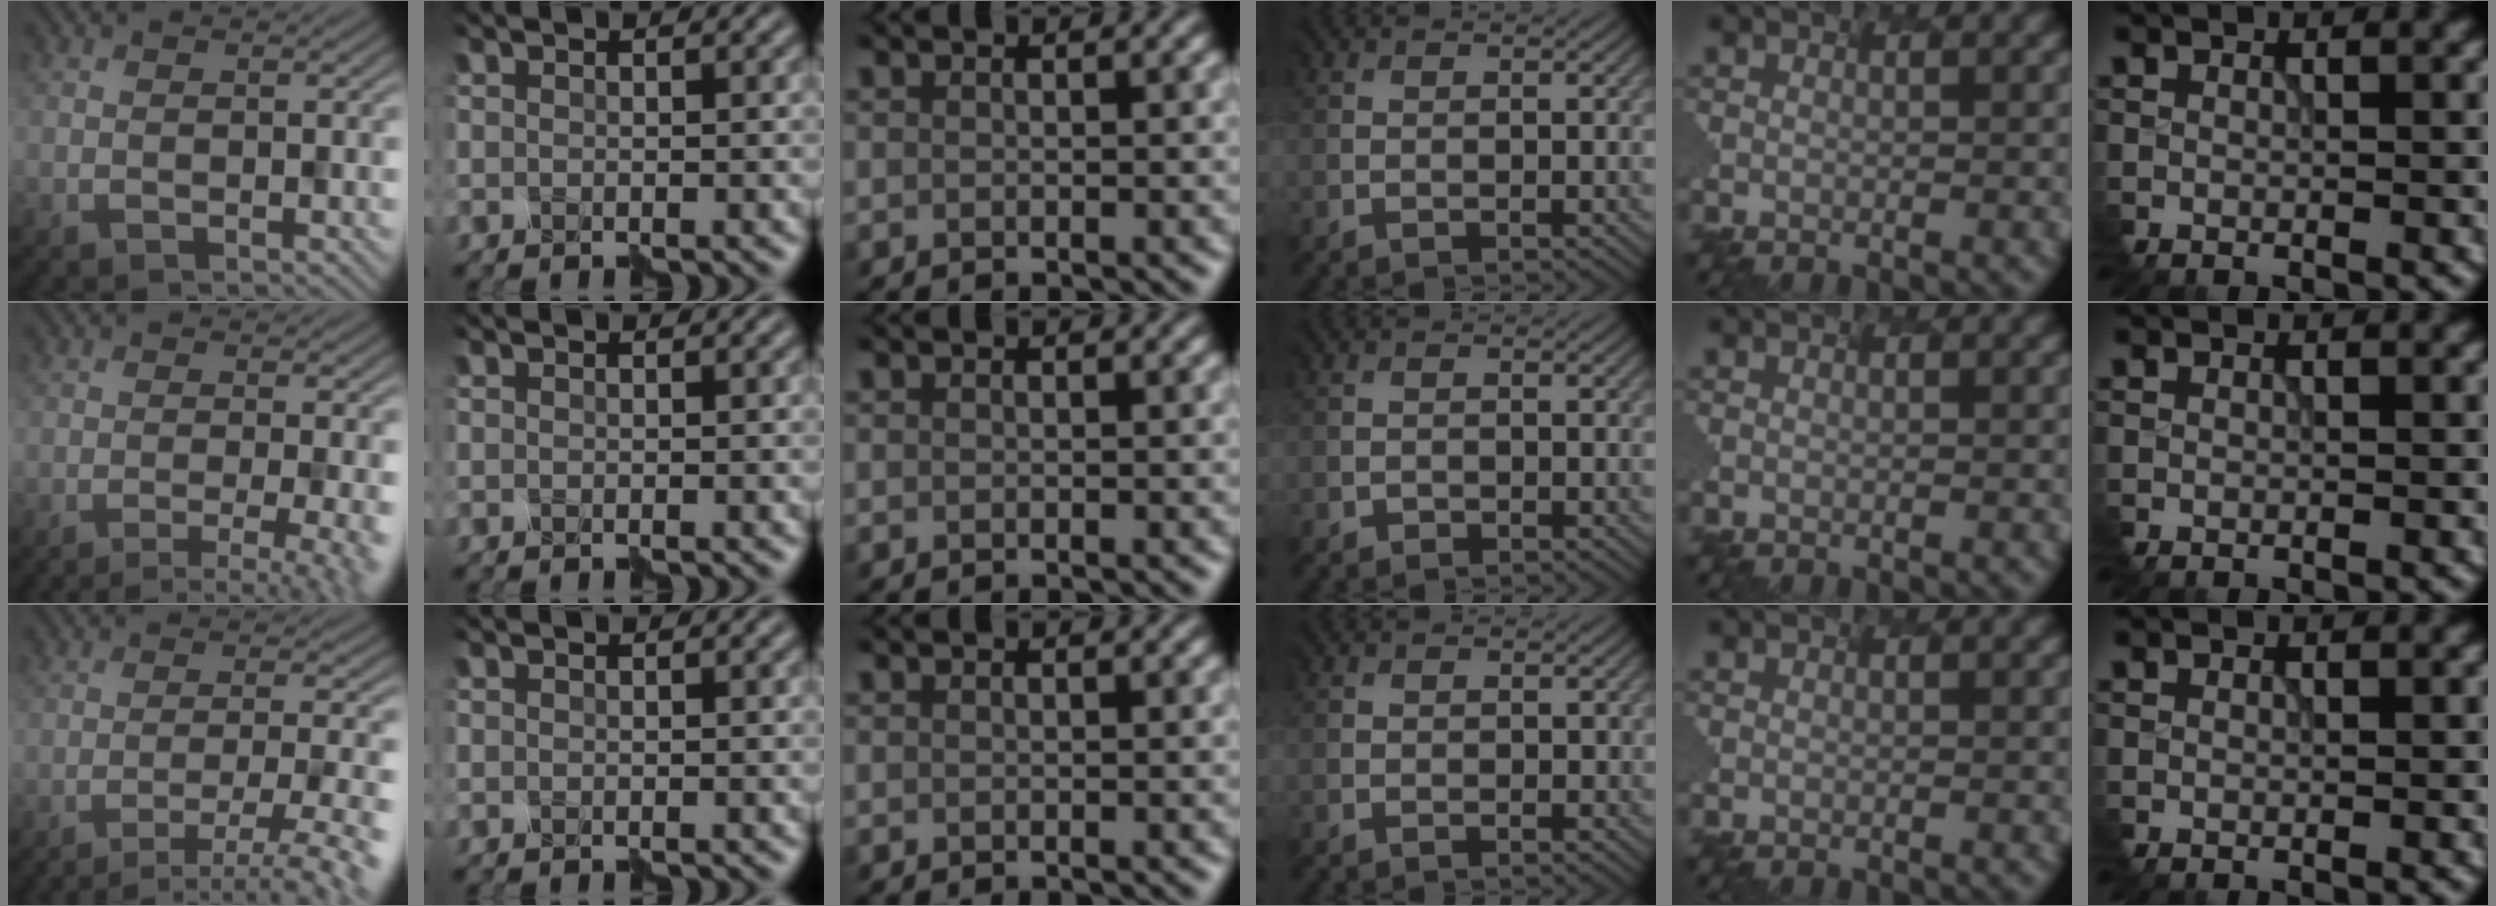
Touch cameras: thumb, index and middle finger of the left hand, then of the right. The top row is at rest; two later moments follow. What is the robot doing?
{"motion": "assemble", "object": "spray bottle"}